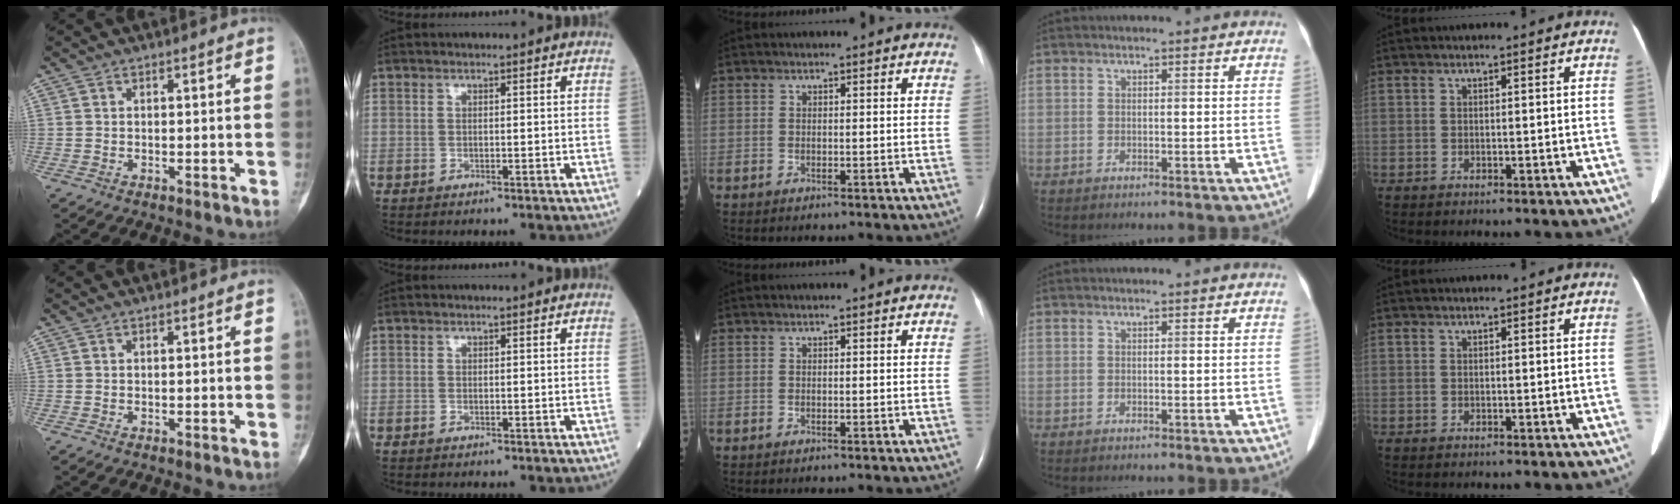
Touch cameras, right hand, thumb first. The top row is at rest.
{}